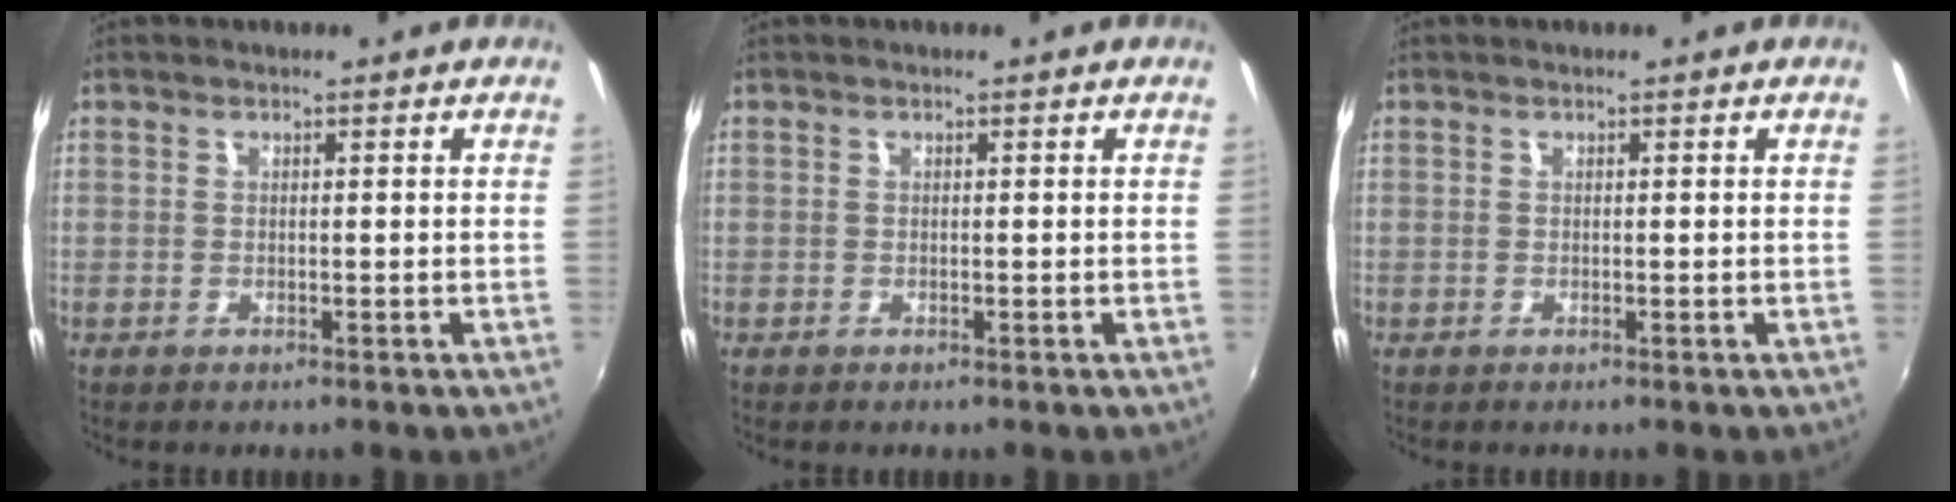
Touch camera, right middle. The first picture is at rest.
{"total": 0.0}
{"total": 0.0}